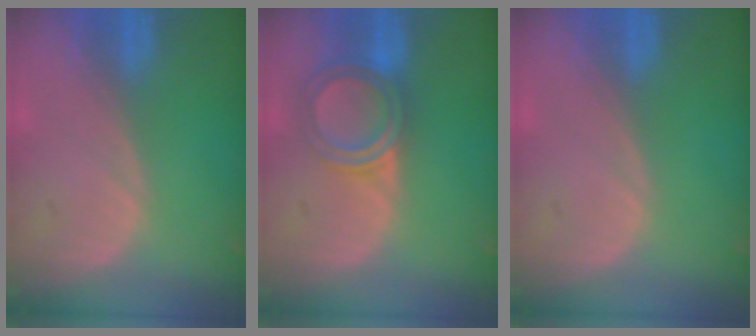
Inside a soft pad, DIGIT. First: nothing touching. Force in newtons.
{"total": 5.5, "press": 5.4, "slide": 0.6}
{"total": 0.0}